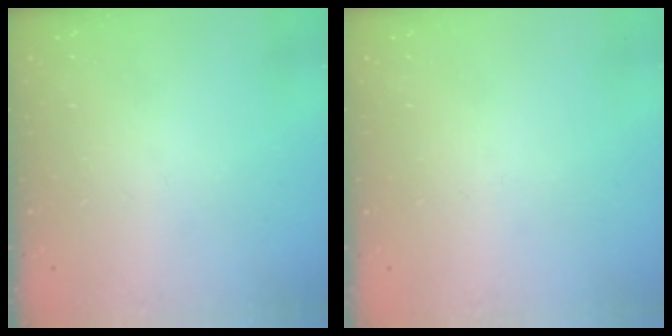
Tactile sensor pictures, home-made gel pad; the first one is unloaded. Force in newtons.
{"total": 1.5, "press": 1.4, "slide": 0.2}